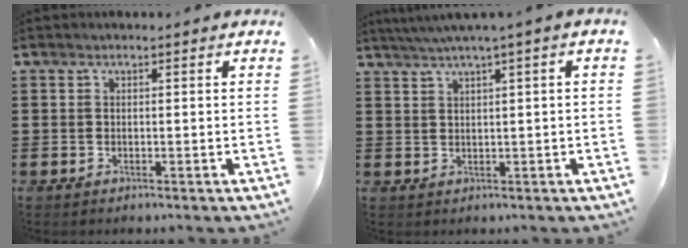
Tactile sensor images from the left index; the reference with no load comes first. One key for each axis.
{"total": 2.2, "fx": 1.0, "fy": -0.5, "fz": 1.9, "tx": -0.035, "ty": -0.005, "tz": 0.018}